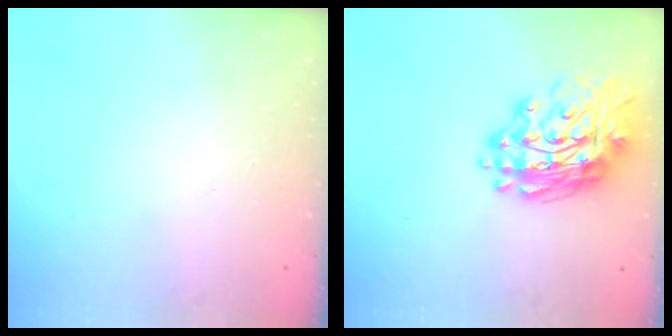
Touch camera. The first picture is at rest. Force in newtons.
{"total": 17.2, "press": 17.1, "slide": 1.9}